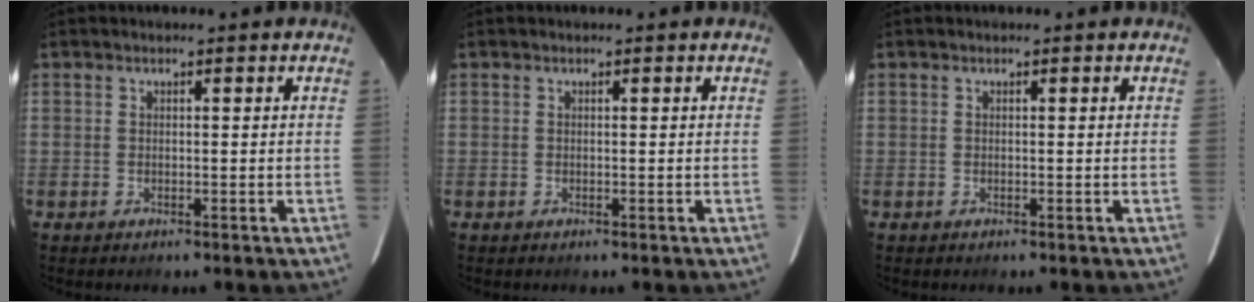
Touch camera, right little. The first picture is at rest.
{"total": 0.0}
{"total": 0.0}